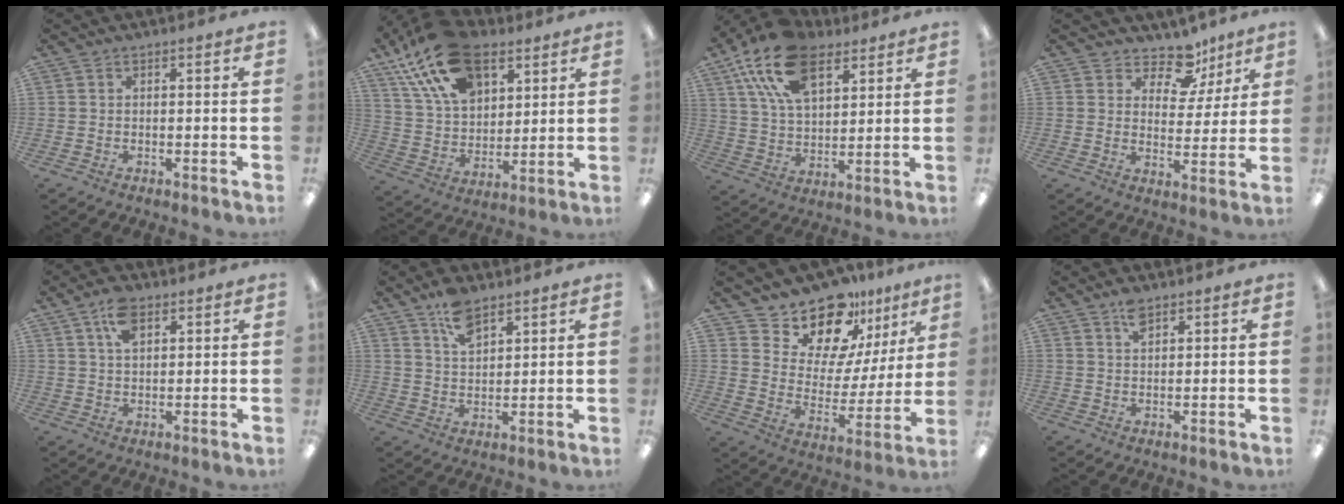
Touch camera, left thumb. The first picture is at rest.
{"total": 21.7, "force": [12.6, 12.3, 12.6], "torque": [-0.238, -0.043, 0.228]}
{"total": 19.1, "force": [10.6, 10.6, 11.9], "torque": [-0.229, -0.024, 0.192]}
{"total": 10.4, "force": [7.6, 5.9, 4.1], "torque": [-0.064, -0.049, 0.139]}
{"total": 6.9, "force": [3.8, 3.6, 4.5], "torque": [-0.084, 0.001, 0.067]}
{"total": 8.1, "force": [5.6, 3.9, 4.4], "torque": [-0.077, -0.022, 0.101]}
{"total": 16.4, "force": [14.1, 6.9, 4.5], "torque": [-0.087, -0.122, 0.255]}
{"total": 3.9, "force": [2.7, 1.9, 2.2], "torque": [-0.034, -0.006, 0.046]}